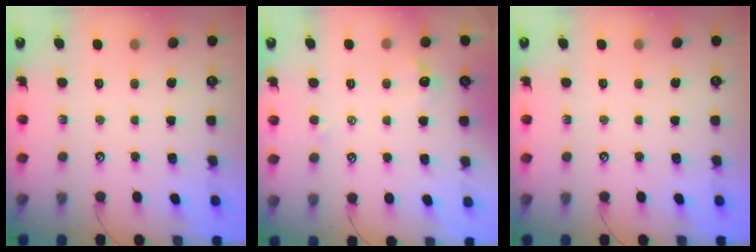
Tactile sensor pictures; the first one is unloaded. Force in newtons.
{"total": 0.7, "press": 0.1, "slide": 0.7}
{"total": 0.0}